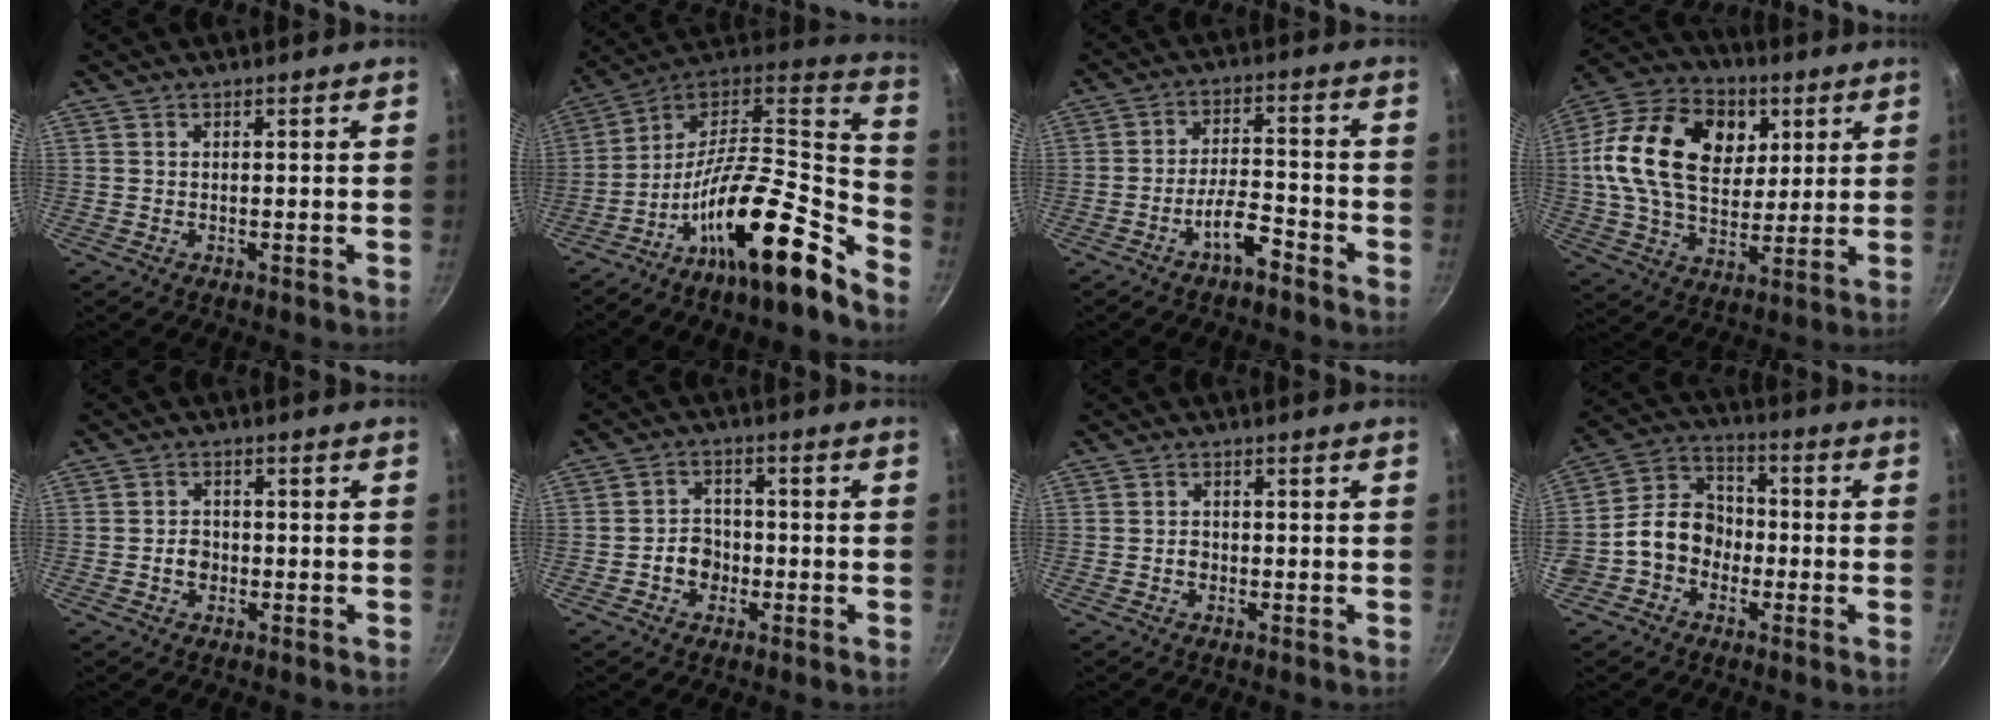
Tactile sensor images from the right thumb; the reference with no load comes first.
{"total": 23.8, "force": [-14.3, 6.6, 17.8], "torque": [-0.227, 0.092, -0.267]}
{"total": 6.6, "force": [-4.3, 2.1, 4.5], "torque": [-0.070, 0.041, -0.075]}
{"total": 23.5, "force": [5.7, 16.3, 16.0], "torque": [-0.266, 0.007, 0.087]}
{"total": 3.1, "force": [-0.8, 2.5, 1.6], "torque": [-0.011, 0.012, -0.013]}
{"total": 5.2, "force": [-1.7, 4.3, 2.4], "torque": [-0.010, 0.018, -0.031]}
{"total": 1.5, "force": [-0.4, 1.2, 0.6], "torque": [-0.004, 0.007, -0.006]}
{"total": 10.8, "force": [-2.7, 8.8, 5.5], "torque": [-0.058, 0.043, -0.068]}